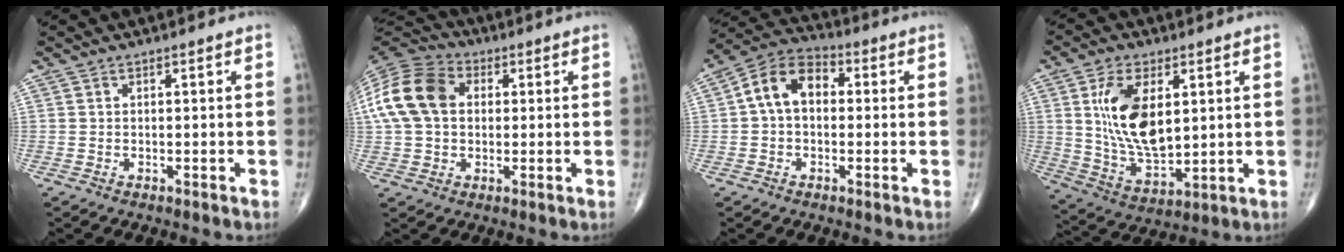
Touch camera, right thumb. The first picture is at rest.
{"total": 15.2, "force": [2.3, 11.0, 10.3], "torque": [-0.203, 0.027, 0.033]}
{"total": 9.9, "force": [0.9, 6.7, 7.2], "torque": [-0.117, 0.032, 0.002]}
{"total": 15.4, "force": [3.4, 8.1, 12.6], "torque": [-0.225, -0.020, 0.075]}